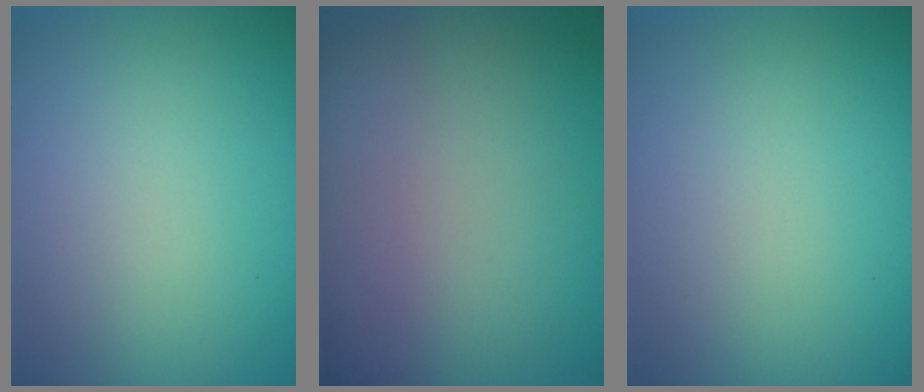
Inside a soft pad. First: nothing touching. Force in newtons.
{"total": 0.0}
{"total": 0.0}